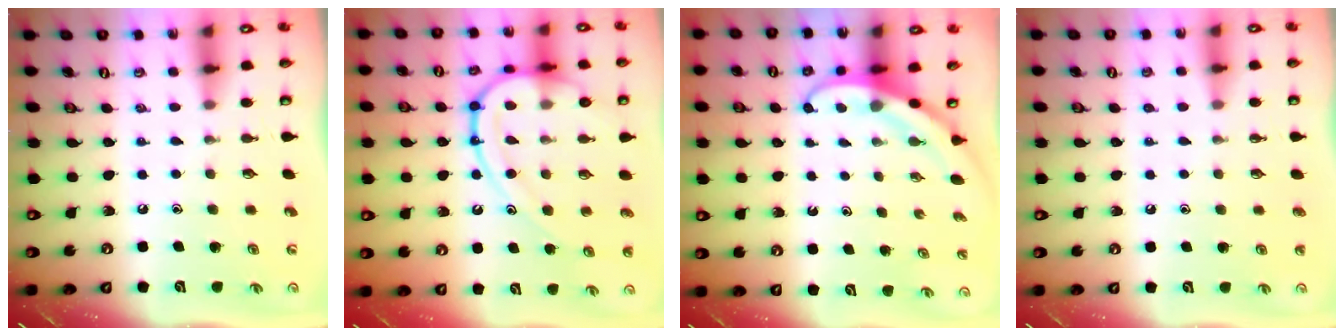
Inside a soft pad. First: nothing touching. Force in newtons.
{"total": 16.7, "press": 16.6, "slide": 1.7}
{"total": 3.7, "press": 3.7, "slide": 0.3}
{"total": 0.7, "press": 0.7, "slide": 0.0}